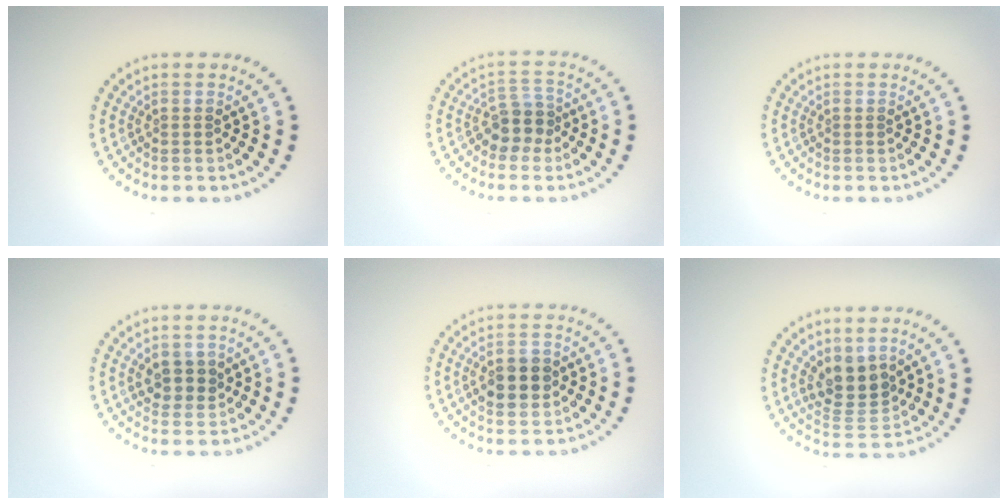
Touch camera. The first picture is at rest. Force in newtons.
{"total": 2.7, "press": 2.2, "slide": 1.5}
{"total": 0.0}
{"total": 2.4, "press": 2.3, "slide": 0.9}
{"total": 3.8, "press": 3.8, "slide": 0.2}
{"total": 3.7, "press": 3.3, "slide": 1.8}